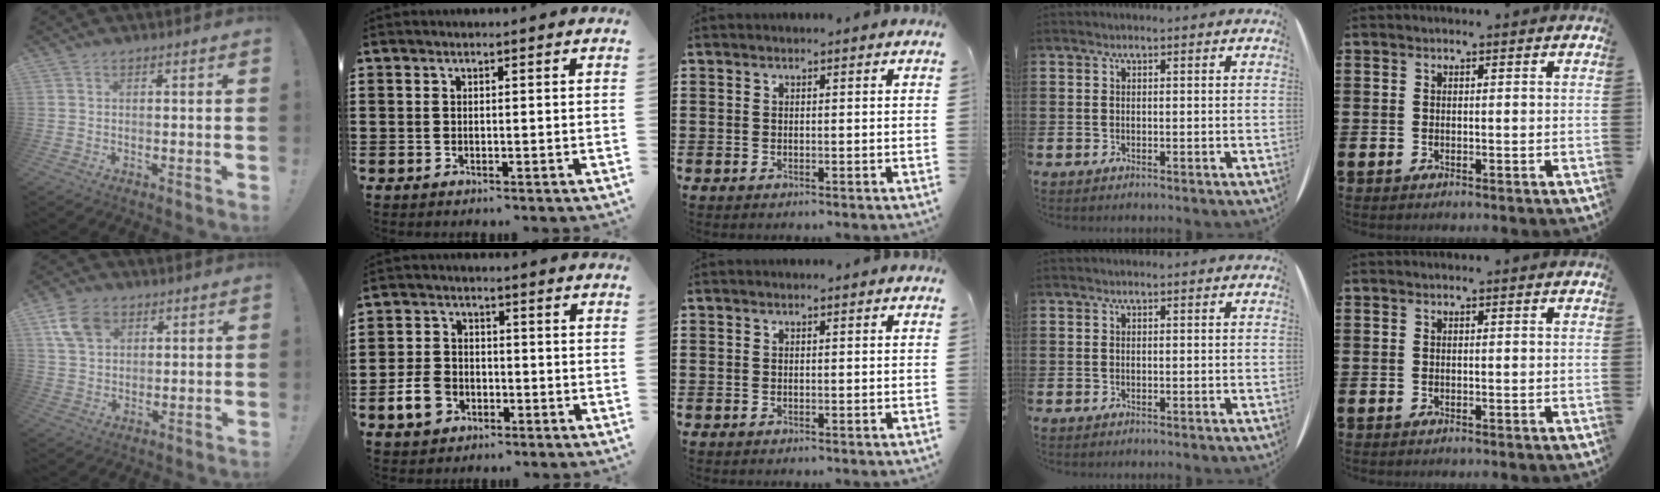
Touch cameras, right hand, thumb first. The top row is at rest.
{"thumb": {"total": 10.1, "force": [4.8, 7.3, 5.1], "torque": [-0.090, -0.010, 0.094]}, "index": {"total": 5.6, "force": [-2.4, 4.1, 3.1], "torque": [-0.085, -0.002, -0.050]}}